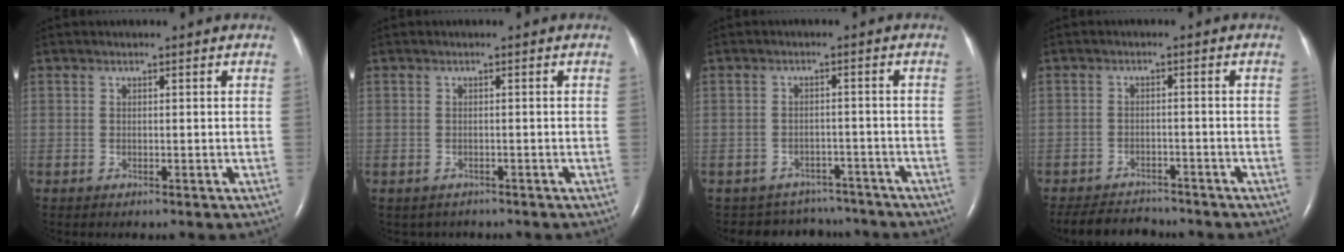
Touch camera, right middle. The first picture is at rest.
{"total": 1.9, "force": [-1.6, 1.1, 0.1], "torque": [-0.007, 0.001, -0.020]}
{"total": 7.9, "force": [-7.2, 3.3, -0.3], "torque": [0.002, 0.024, -0.085]}
{"total": 7.0, "force": [-6.6, 1.8, 1.3], "torque": [-0.024, -0.006, -0.100]}